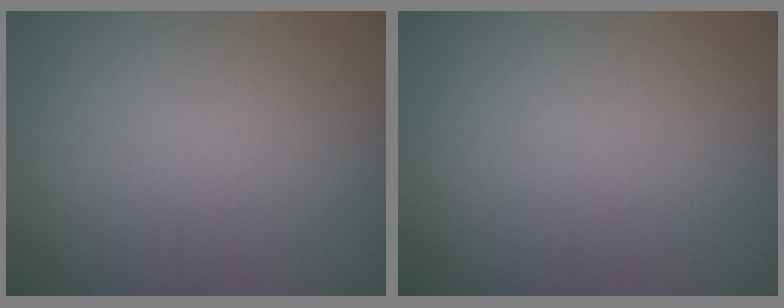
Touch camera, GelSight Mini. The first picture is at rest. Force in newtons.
{"total": 0.0}